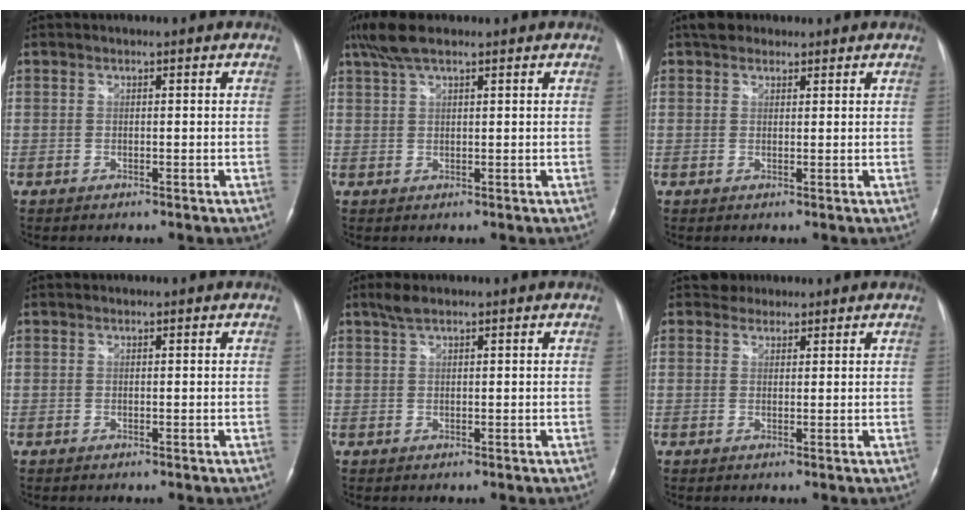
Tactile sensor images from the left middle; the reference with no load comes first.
{"total": 5.4, "force": [3.7, 1.7, 3.5], "torque": [-0.081, 0.025, 0.072]}
{"total": 3.1, "force": [2.3, 1.8, 1.0], "torque": [-0.022, 0.019, 0.037]}
{"total": 0.0}
{"total": 2.0, "force": [1.5, 0.3, 1.3], "torque": [-0.033, 0.008, 0.033]}
{"total": 2.0, "force": [1.6, 1.0, -0.5], "torque": [0.008, 0.008, 0.022]}